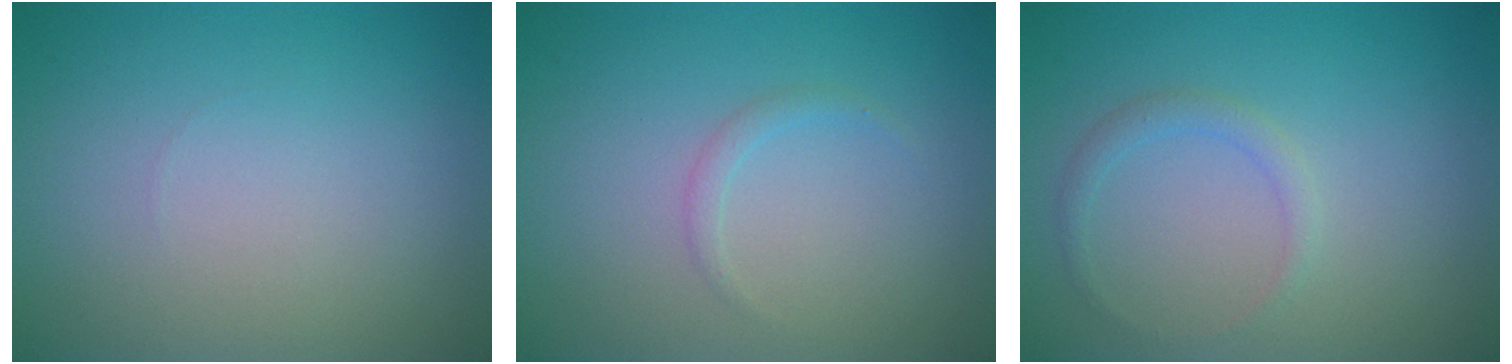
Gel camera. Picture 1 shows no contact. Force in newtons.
{"total": 0.9, "press": 0.9, "slide": 0.0}
{"total": 1.2, "press": 1.2, "slide": 0.2}